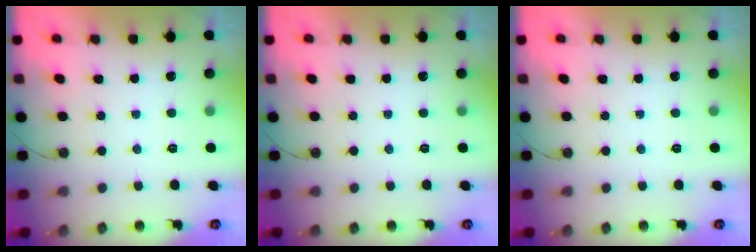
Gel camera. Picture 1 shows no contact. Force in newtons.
{"total": 0.0}
{"total": 0.0}